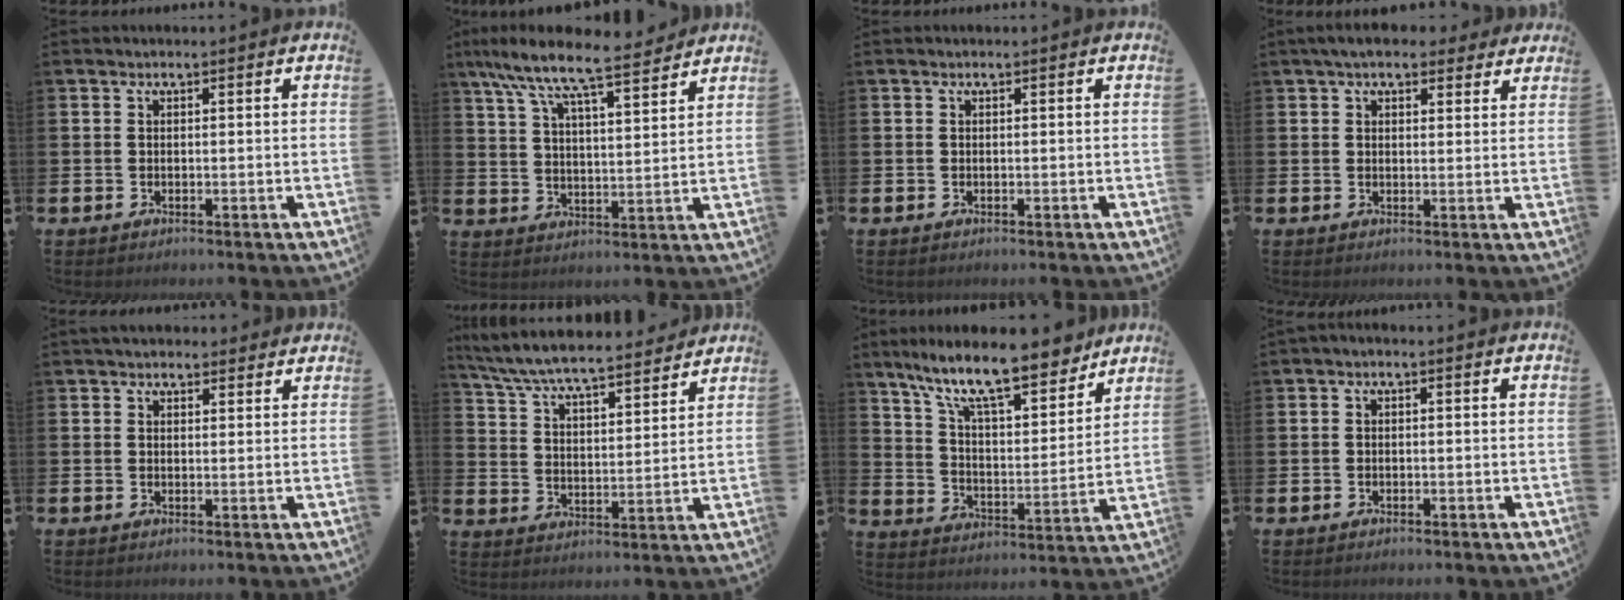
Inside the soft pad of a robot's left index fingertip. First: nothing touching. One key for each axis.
{"total": 9.2, "fx": 8.2, "fy": 1.4, "fz": 3.8, "tx": -0.102, "ty": -0.052, "tz": 0.141}
{"total": 0.0}
{"total": 5.1, "fx": 4.3, "fy": 1.9, "fz": 1.8, "tx": -0.033, "ty": -0.009, "tz": 0.077}
{"total": 2.3, "fx": 2.1, "fy": 0.9, "fz": 0.3, "tx": 0.002, "ty": -0.005, "tz": 0.036}
{"total": 7.4, "fx": 7.0, "fy": 0.8, "fz": 2.2, "tx": -0.073, "ty": -0.048, "tz": 0.122}
{"total": 12.8, "fx": 10.7, "fy": 2.5, "fz": 6.6, "tx": -0.144, "ty": -0.064, "tz": 0.182}
{"total": 0.7, "fx": -0.5, "fy": 0.2, "fz": 0.4, "tx": -0.009, "ty": -0.003, "tz": -0.009}